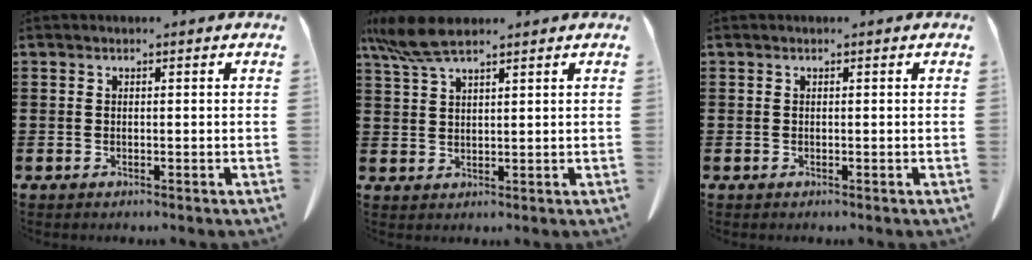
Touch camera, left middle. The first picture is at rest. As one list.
[{"total": 6.1, "force": [4.6, 1.1, 3.9], "torque": [-0.094, -0.008, 0.084]}, {"total": 0.0}]